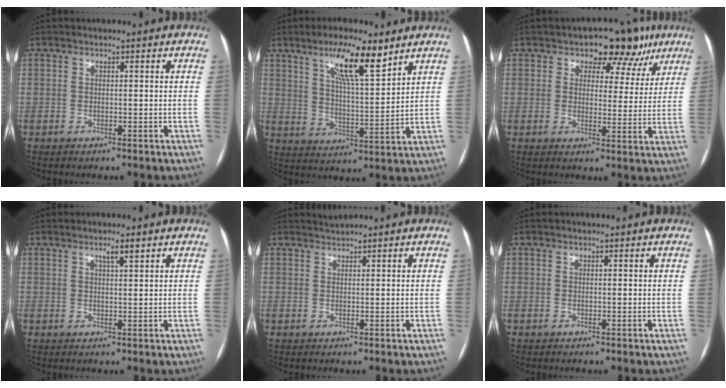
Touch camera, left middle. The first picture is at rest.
{"total": 10.7, "force": [6.9, 1.6, 8.0], "torque": [-0.142, 0.001, 0.118]}
{"total": 8.5, "force": [5.2, 5.3, 4.0], "torque": [-0.023, 0.015, 0.060]}
{"total": 1.9, "force": [1.2, 0.1, 1.4], "torque": [-0.028, 0.002, 0.020]}
{"total": 1.0, "force": [0.8, -0.5, -0.3], "torque": [-0.003, 0.003, 0.021]}
{"total": 0.0}